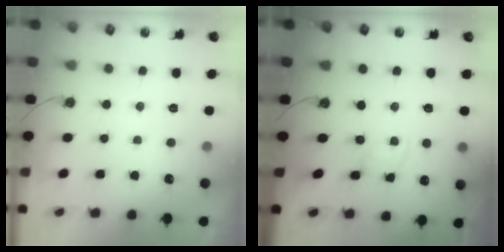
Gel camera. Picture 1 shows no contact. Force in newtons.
{"total": 1.9, "press": 1.9, "slide": 0.3}